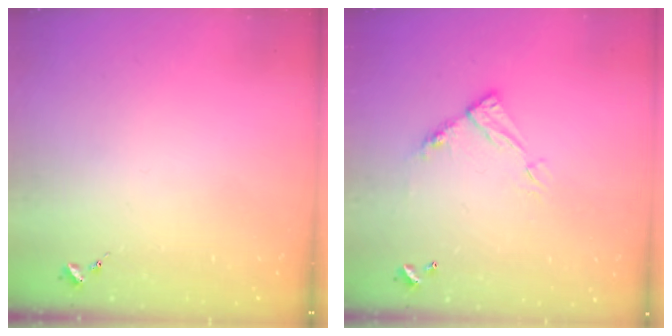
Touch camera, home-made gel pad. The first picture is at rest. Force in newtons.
{"total": 9.4, "press": 9.4, "slide": 0.5}